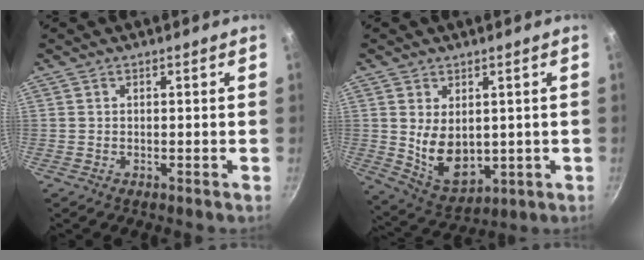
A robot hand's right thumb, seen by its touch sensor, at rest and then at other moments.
{"total": 10.1, "force": [0.9, 6.7, 7.5], "torque": [-0.110, -0.024, 0.043]}